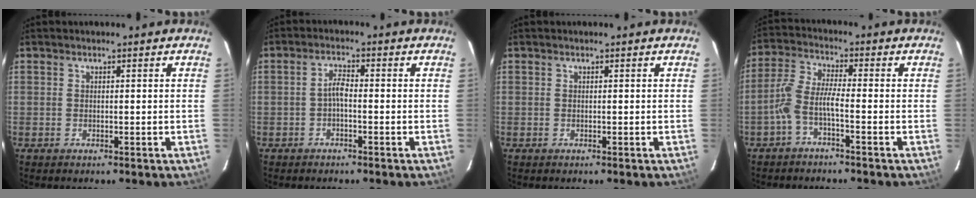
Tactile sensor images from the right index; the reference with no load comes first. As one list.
[{"total": 1.9, "force": [-0.7, 0.5, 1.6], "torque": [-0.034, 0.007, -0.015]}, {"total": 0.0}, {"total": 5.1, "force": [-2.4, 0.9, 4.4], "torque": [-0.109, 0.015, -0.051]}]